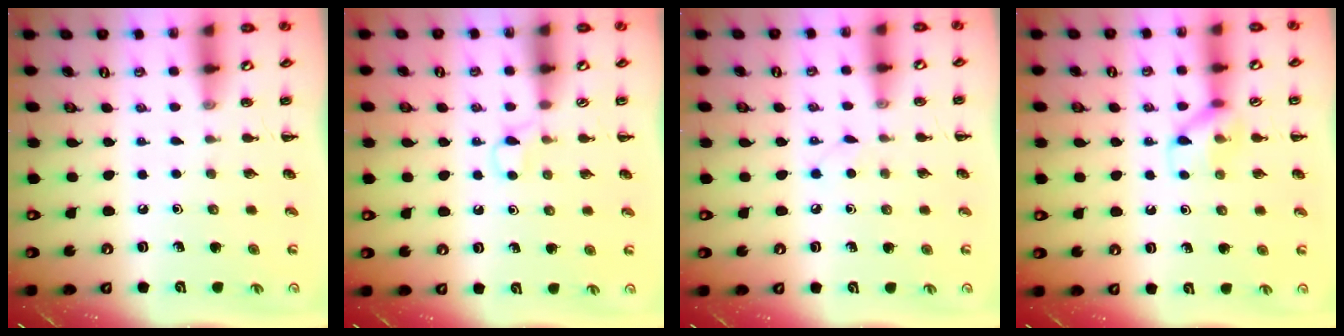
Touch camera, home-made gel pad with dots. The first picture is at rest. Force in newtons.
{"total": 2.6, "press": 2.5, "slide": 0.9}
{"total": 2.7, "press": 2.6, "slide": 0.9}
{"total": 8.6, "press": 8.6, "slide": 0.6}